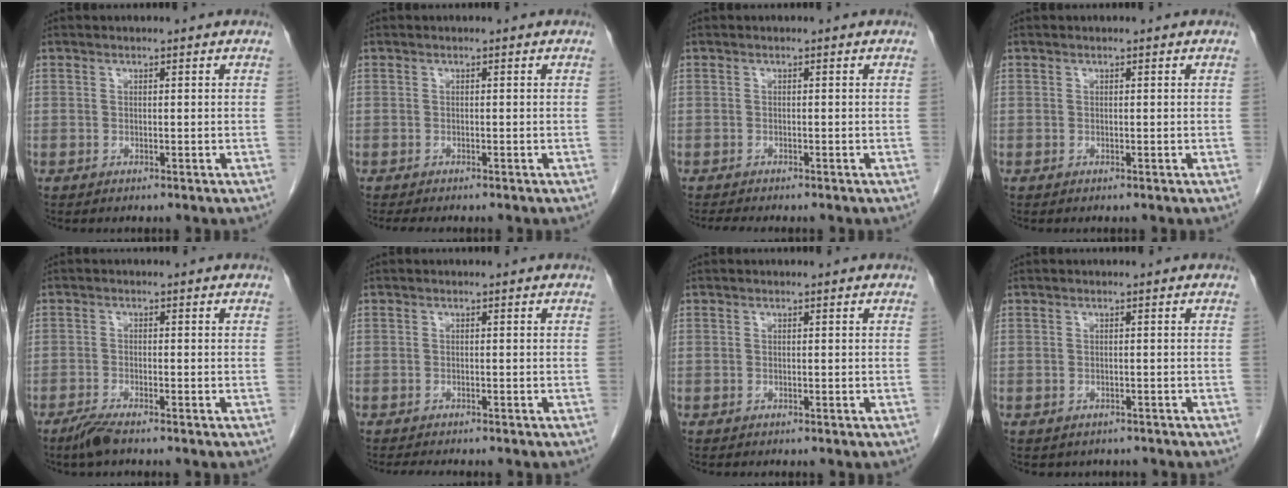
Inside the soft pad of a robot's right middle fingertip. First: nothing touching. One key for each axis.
{"total": 2.9, "fx": -2.4, "fy": 0.5, "fz": 1.4, "tx": -0.021, "ty": -0.009, "tz": -0.030}
{"total": 2.0, "fx": -1.8, "fy": 0.1, "fz": 0.9, "tx": -0.019, "ty": -0.007, "tz": -0.025}
{"total": 0.0}
{"total": 2.9, "fx": -2.3, "fy": 0.2, "fz": 1.7, "tx": -0.043, "ty": -0.007, "tz": -0.047}
{"total": 3.5, "fx": -3.1, "fy": 0.6, "fz": 1.5, "tx": -0.024, "ty": -0.009, "tz": -0.042}
{"total": 0.0}
{"total": 2.6, "fx": -2.2, "fy": 1.3, "fz": 0.3, "tx": -0.008, "ty": 0.001, "tz": -0.027}